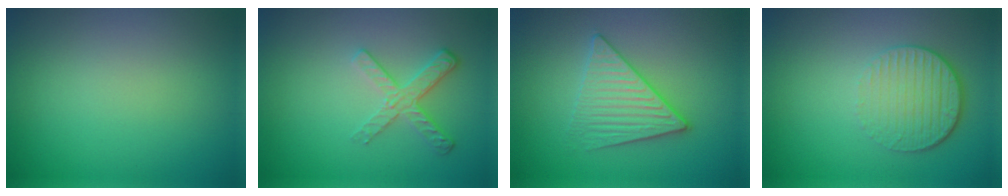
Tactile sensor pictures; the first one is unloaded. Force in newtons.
{"total": 2.6, "press": 2.2, "slide": 1.4}
{"total": 3.4, "press": 3.2, "slide": 1.1}
{"total": 4.4, "press": 3.0, "slide": 3.2}